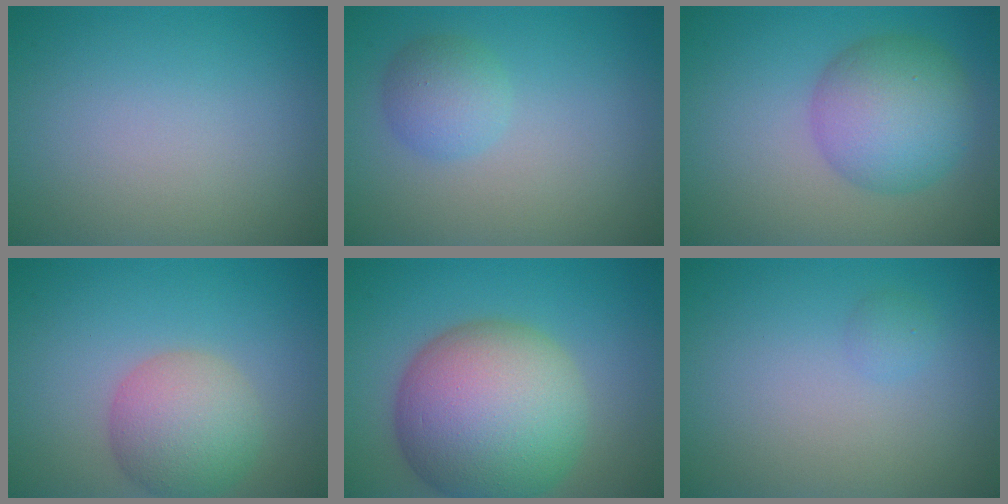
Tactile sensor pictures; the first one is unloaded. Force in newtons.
{"total": 2.6, "press": 2.6, "slide": 0.1}
{"total": 6.6, "press": 6.6, "slide": 0.1}
{"total": 5.4, "press": 5.4, "slide": 0.4}
{"total": 13.5, "press": 13.5, "slide": 0.2}
{"total": 0.8, "press": 0.8, "slide": 0.0}